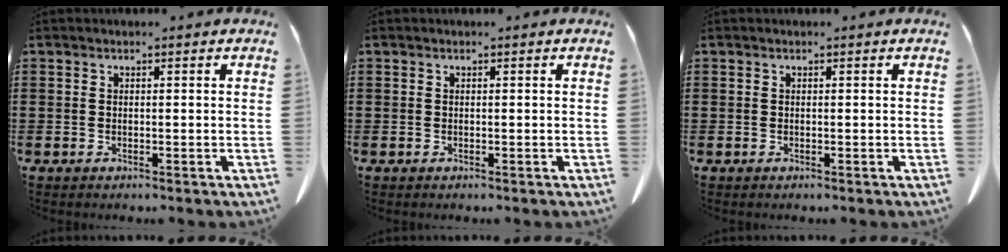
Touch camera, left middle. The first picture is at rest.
{"total": 0.0}
{"total": 0.0}